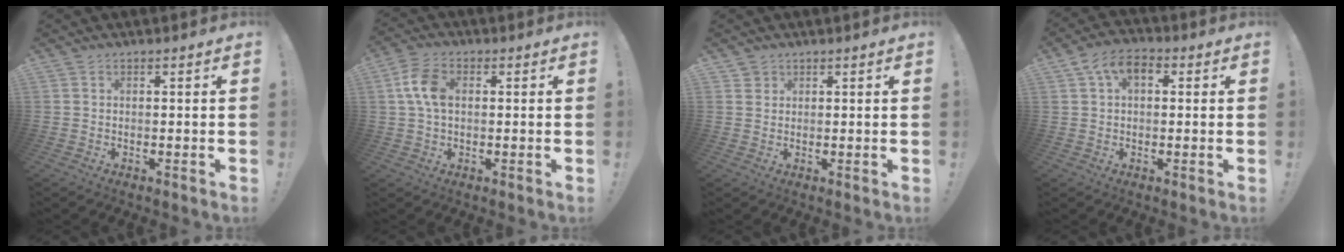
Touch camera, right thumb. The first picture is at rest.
{"total": 8.9, "force": [1.2, 6.0, 6.5], "torque": [-0.116, 0.011, 0.024]}
{"total": 2.0, "force": [1.1, 1.7, 0.0], "torque": [0.011, -0.009, 0.018]}
{"total": 7.4, "force": [2.3, 4.8, 5.2], "torque": [-0.089, 0.007, 0.045]}